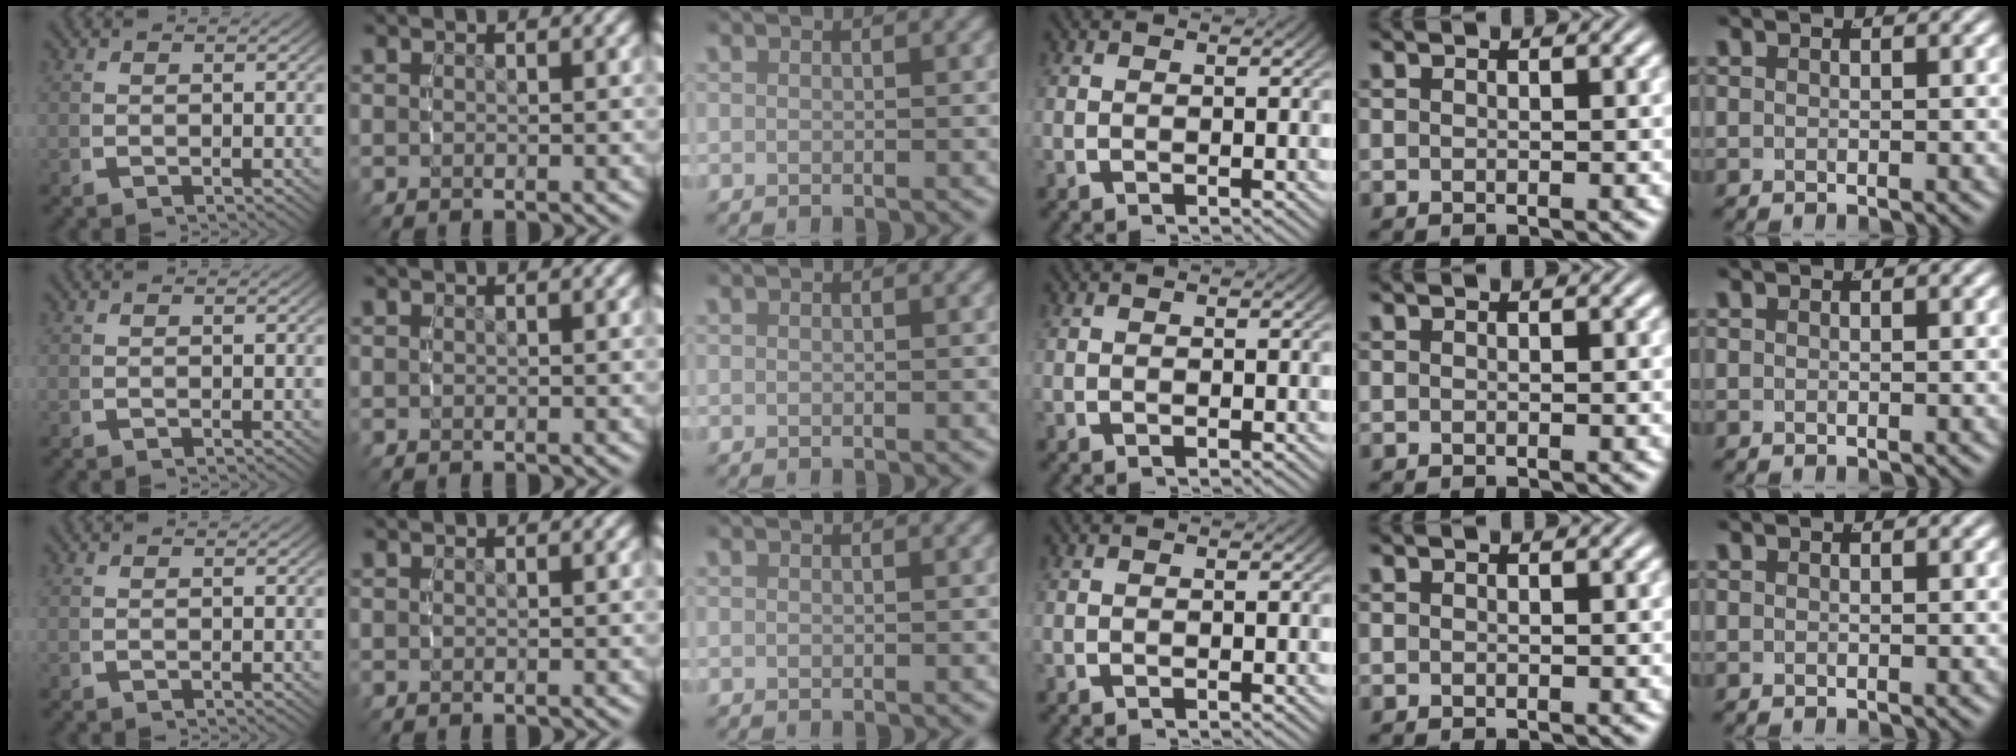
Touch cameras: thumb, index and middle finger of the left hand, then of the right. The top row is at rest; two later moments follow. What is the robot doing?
{"motion": "reach", "object": "measuring cup"}